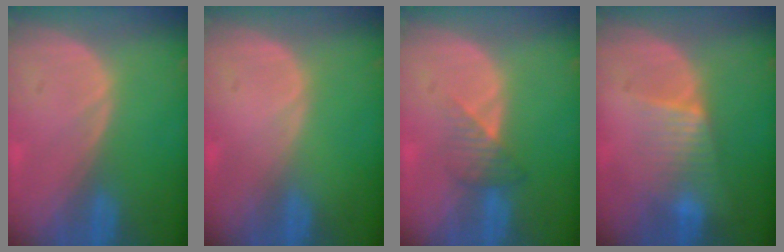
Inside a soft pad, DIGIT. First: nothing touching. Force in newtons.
{"total": 0.0}
{"total": 3.3, "press": 3.0, "slide": 1.2}
{"total": 4.7, "press": 4.6, "slide": 0.7}